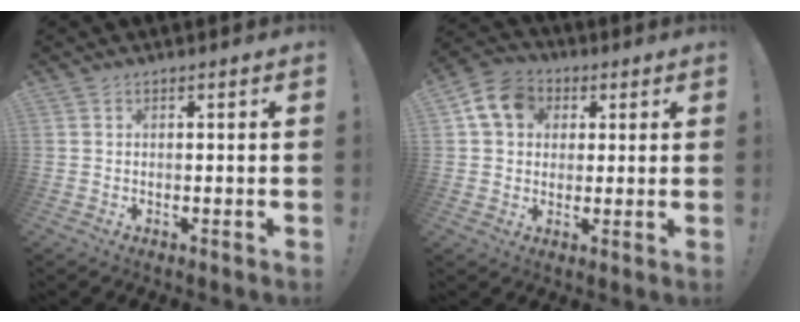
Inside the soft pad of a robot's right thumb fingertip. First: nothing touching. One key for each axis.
{"total": 11.5, "fx": 3.7, "fy": 9.3, "fz": 5.6, "tx": -0.084, "ty": 0.003, "tz": 0.075}